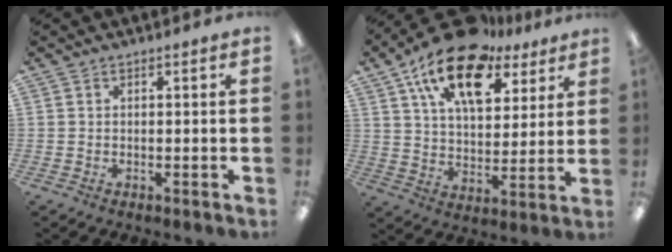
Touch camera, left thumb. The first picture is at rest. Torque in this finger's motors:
{"motor_torque": [1.24, 1.28, 1.54, -1.24, 0.18]}